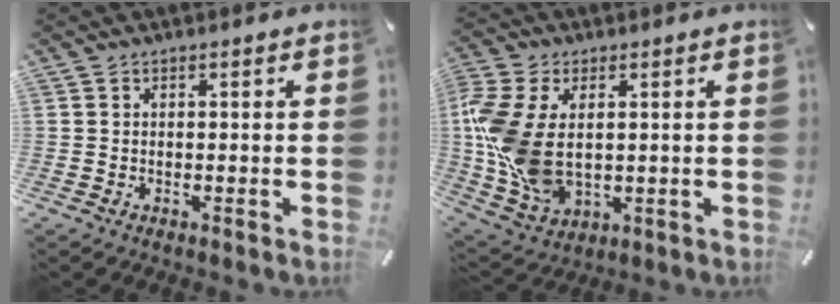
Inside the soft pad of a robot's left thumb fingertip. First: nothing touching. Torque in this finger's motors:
{"motor_torque": [1.53, 3.48, 1.66, -1.12, 0.93]}